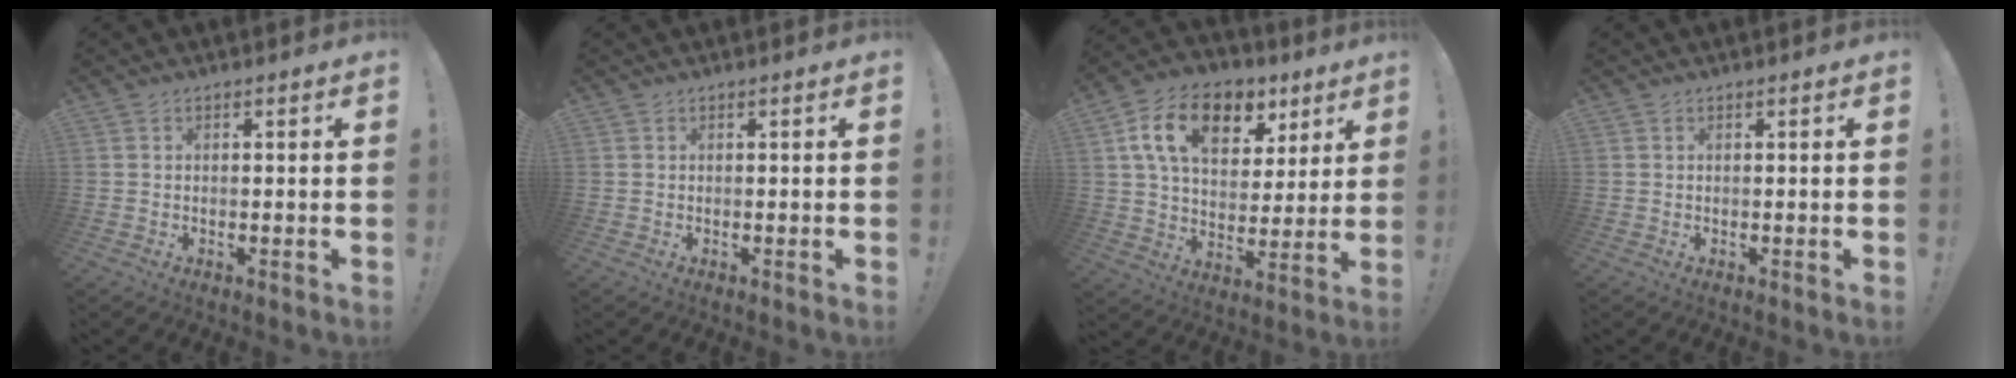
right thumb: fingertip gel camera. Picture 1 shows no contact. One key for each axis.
{"total": 0.0}
{"total": 17.4, "fx": 8.0, "fy": 11.3, "fz": 10.6, "tx": -0.174, "ty": -0.025, "tz": 0.145}
{"total": 0.0}